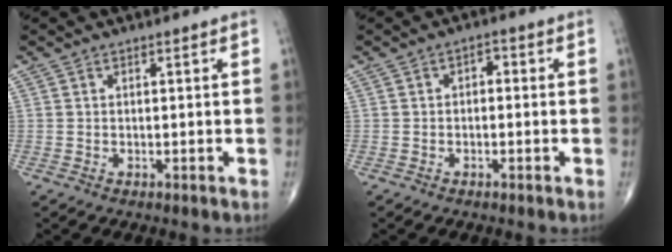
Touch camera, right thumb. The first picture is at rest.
{"total": 2.0, "force": [-0.1, 1.4, 1.5], "torque": [-0.006, 0.010, -0.011]}